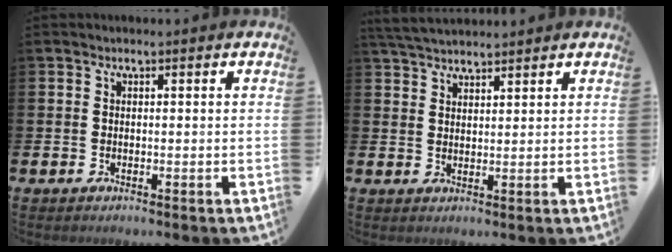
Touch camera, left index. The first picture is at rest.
{"total": 3.8, "force": [3.7, 0.6, 0.8], "torque": [-0.021, -0.013, 0.069]}